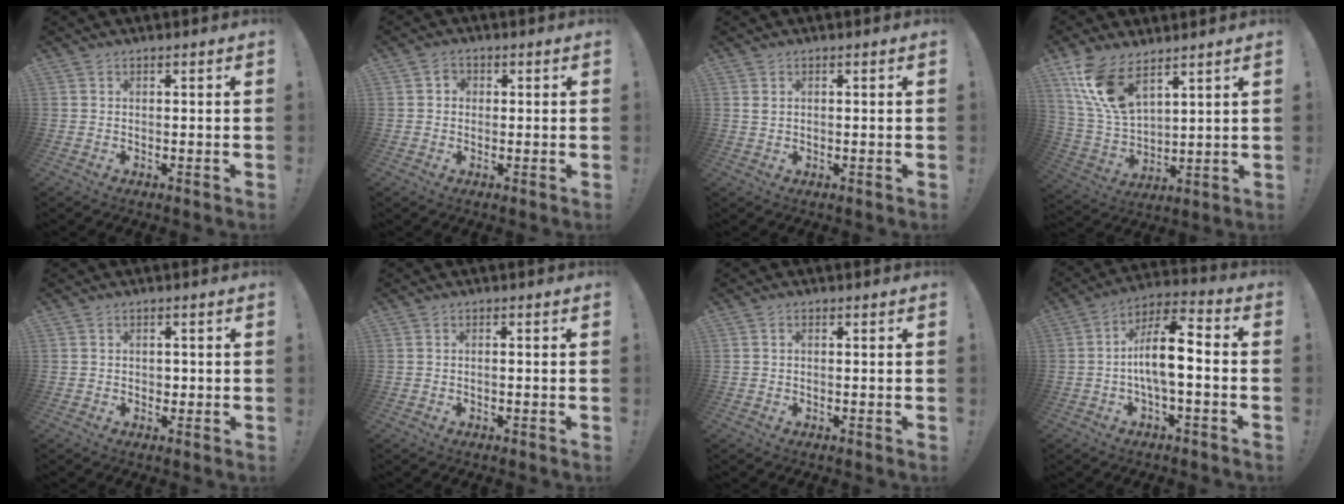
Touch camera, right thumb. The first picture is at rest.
{"total": 2.3, "force": [-0.1, 2.1, 1.1], "torque": [-0.018, 0.008, -0.003]}
{"total": 1.1, "force": [0.7, 0.6, 0.7], "torque": [-0.008, 0.000, 0.010]}
{"total": 14.2, "force": [9.3, 6.5, 8.6], "torque": [-0.187, -0.045, 0.175]}
{"total": 1.2, "force": [0.0, 1.2, 0.3], "torque": [0.004, 0.001, -0.003]}
{"total": 0.6, "force": [-0.3, -0.2, 0.5], "torque": [-0.009, 0.001, -0.007]}
{"total": 0.7, "force": [-0.1, 0.5, 0.5], "torque": [-0.016, 0.005, -0.001]}
{"total": 12.3, "force": [-1.1, 4.2, 11.5], "torque": [-0.203, 0.008, -0.022]}